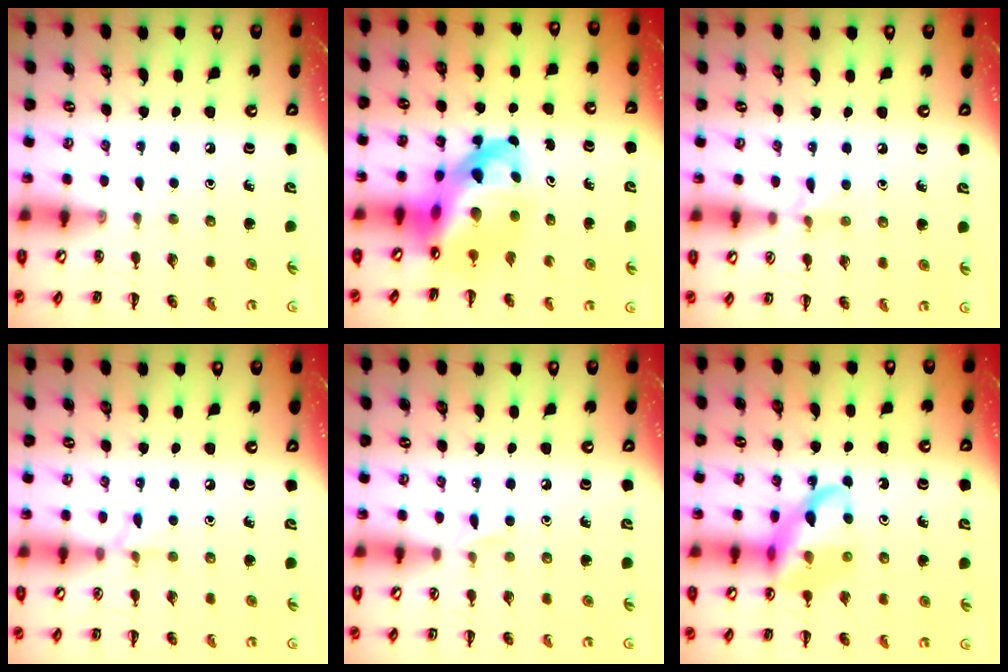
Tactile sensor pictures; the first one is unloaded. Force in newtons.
{"total": 10.4, "press": 10.0, "slide": 3.0}
{"total": 5.4, "press": 5.1, "slide": 2.0}
{"total": 5.2, "press": 4.9, "slide": 1.6}
{"total": 3.6, "press": 3.4, "slide": 1.2}
{"total": 13.9, "press": 13.7, "slide": 2.3}